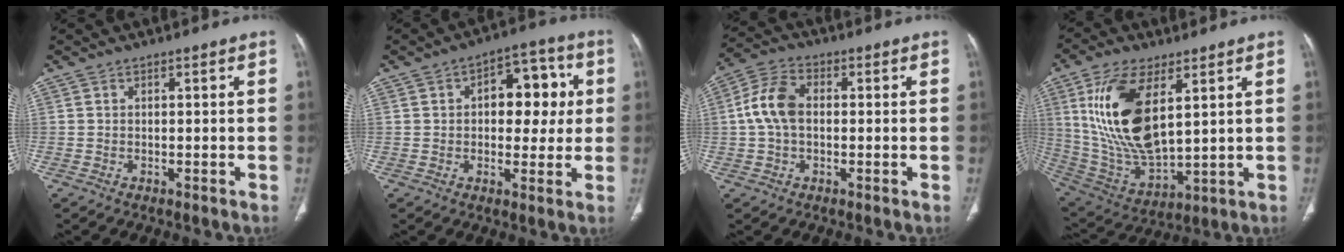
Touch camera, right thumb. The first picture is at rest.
{"total": 11.7, "force": [1.8, 7.2, 9.1], "torque": [-0.074, 0.020, 0.022]}
{"total": 8.3, "force": [0.2, 5.3, 6.3], "torque": [-0.130, 0.024, -0.004]}
{"total": 19.7, "force": [6.1, 9.0, 16.4], "torque": [-0.318, -0.029, 0.128]}